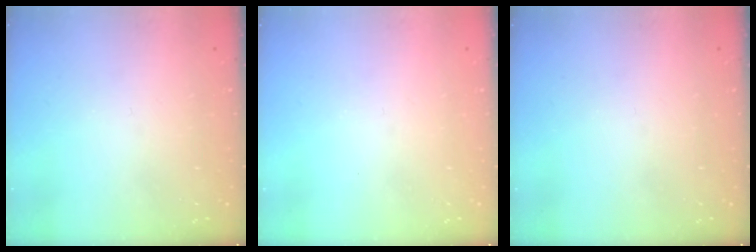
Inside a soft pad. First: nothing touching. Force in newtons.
{"total": 0.0}
{"total": 0.0}